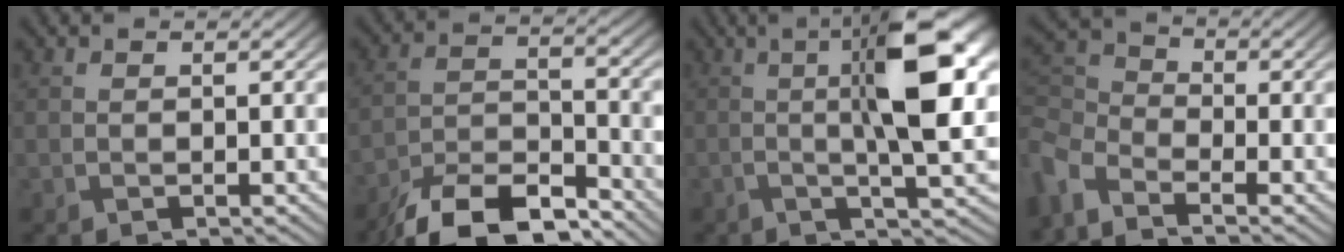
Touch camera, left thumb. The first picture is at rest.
{"total": 11.7, "force": [-9.5, 3.5, 5.8], "torque": [-0.108, -0.006, -0.180]}
{"total": 11.2, "force": [0.6, 2.9, 10.9], "torque": [-0.165, 0.006, 0.012]}
{"total": 5.0, "force": [-3.5, 2.4, 2.6], "torque": [-0.074, -0.012, -0.084]}